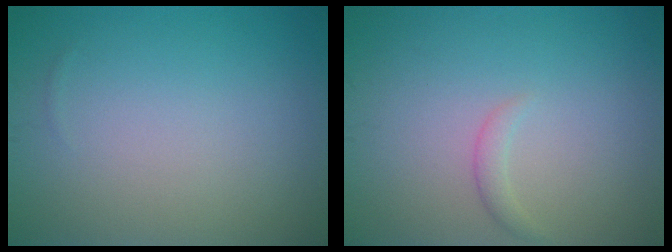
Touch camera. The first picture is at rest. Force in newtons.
{"total": 1.0, "press": 1.0, "slide": 0.1}